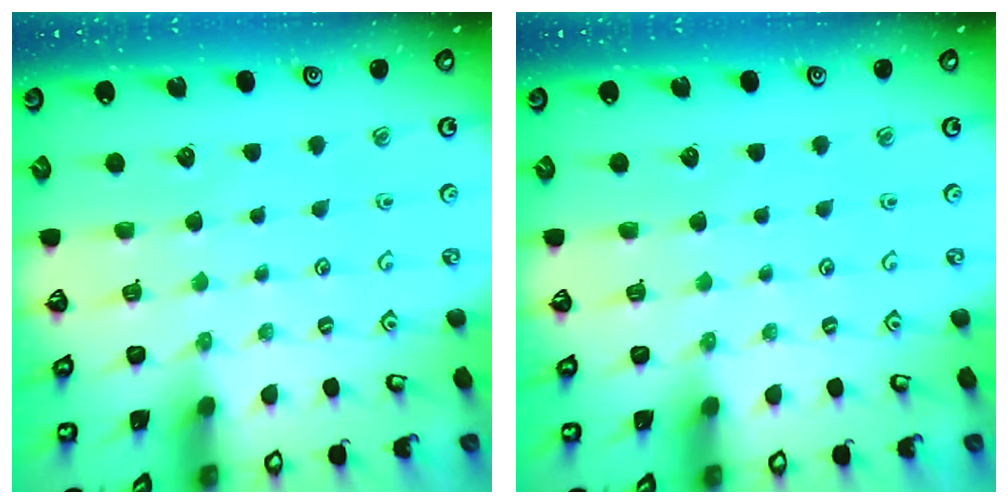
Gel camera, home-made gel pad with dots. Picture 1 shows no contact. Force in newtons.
{"total": 0.0}